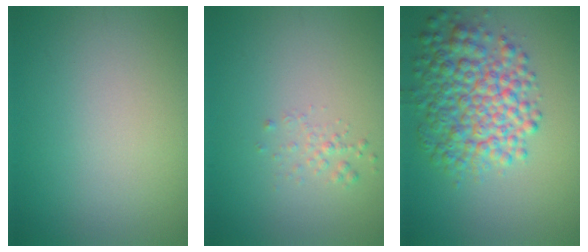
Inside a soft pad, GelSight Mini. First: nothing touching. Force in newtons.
{"total": 1.0, "press": 1.0, "slide": 0.1}
{"total": 7.0, "press": 7.0, "slide": 0.1}